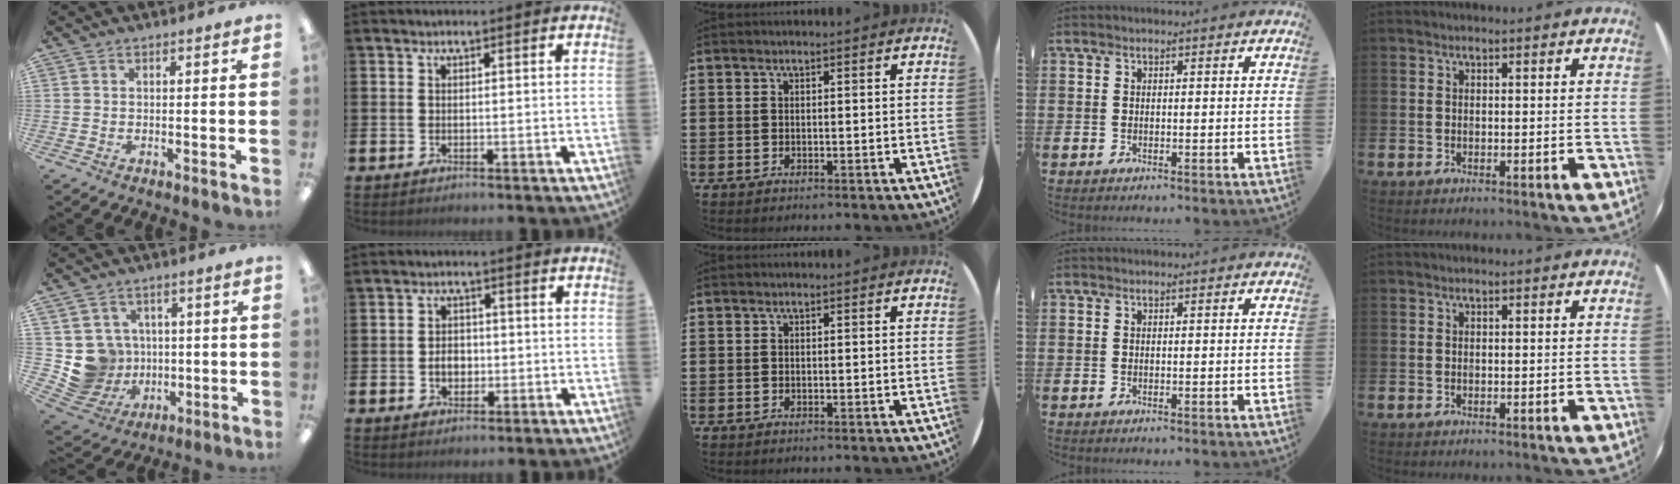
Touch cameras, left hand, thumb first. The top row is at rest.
{"thumb": {"total": 9.5, "force": [0.3, 9.5, 1.2], "torque": [-0.060, -0.007, 0.021]}, "index": {"total": 2.9, "force": [-0.6, 2.2, 1.8], "torque": [-0.016, -0.003, -0.019]}}